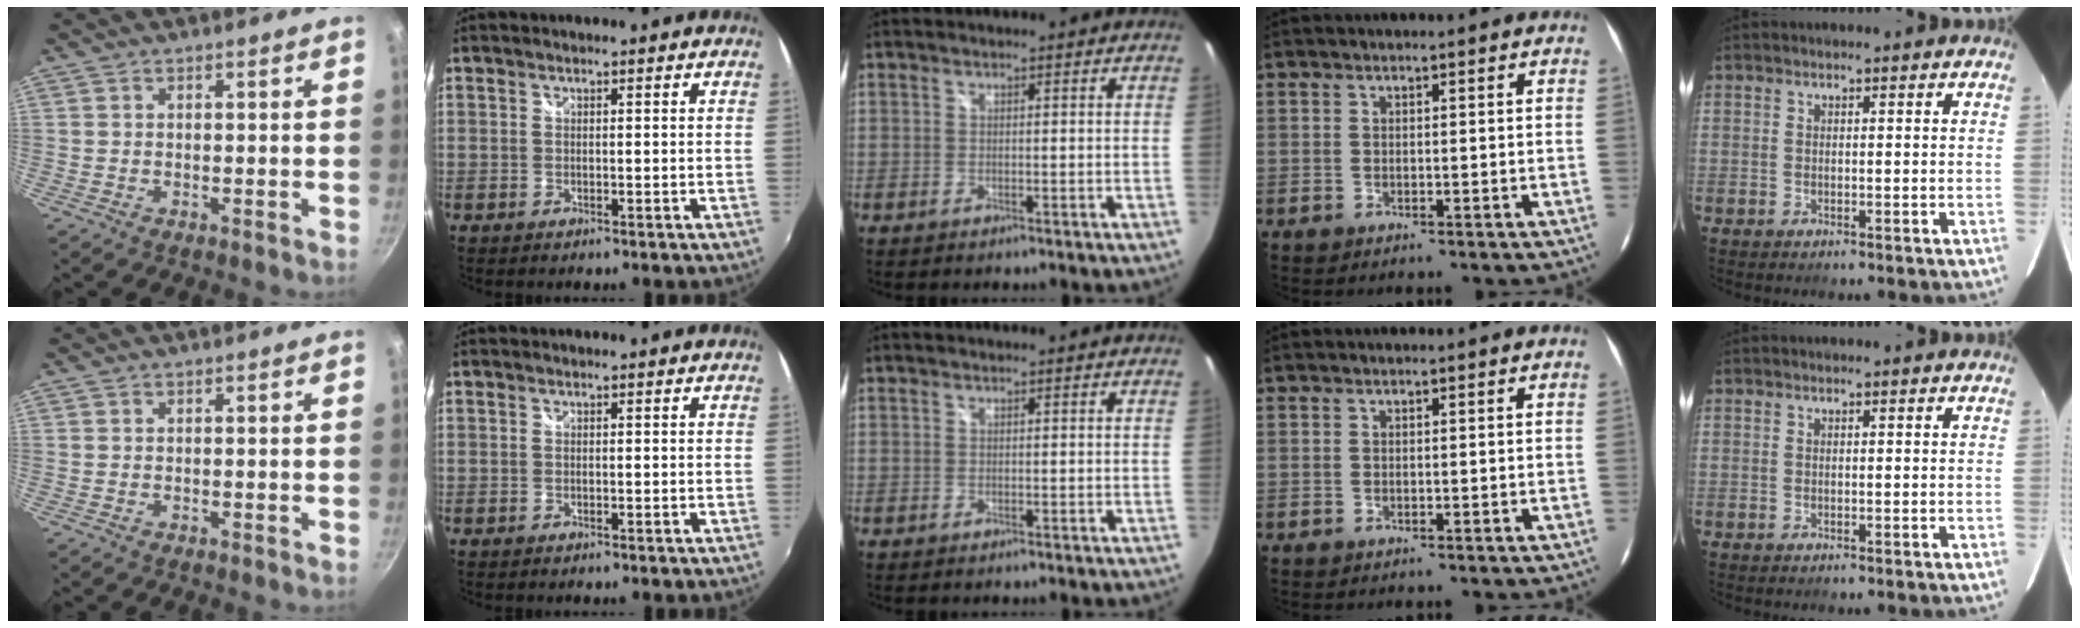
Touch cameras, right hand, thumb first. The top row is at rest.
{}